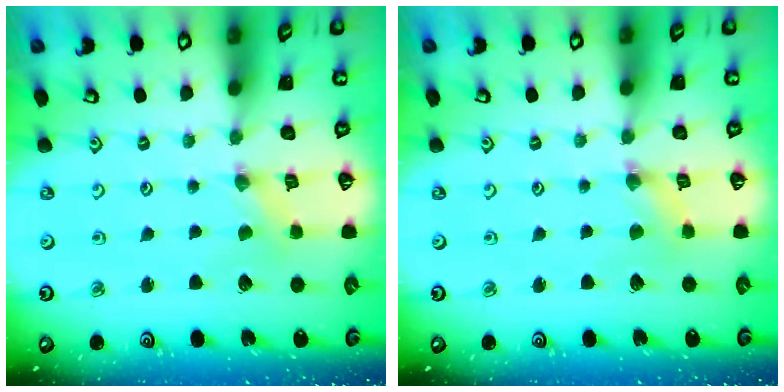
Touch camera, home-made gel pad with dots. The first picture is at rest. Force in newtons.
{"total": 1.0, "press": 1.0, "slide": 0.3}